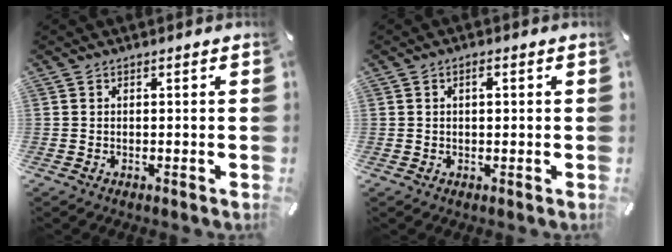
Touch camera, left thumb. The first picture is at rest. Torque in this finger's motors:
{"motor_torque": [-0.14, 0.10, 0.05, 0.23, 0.00]}